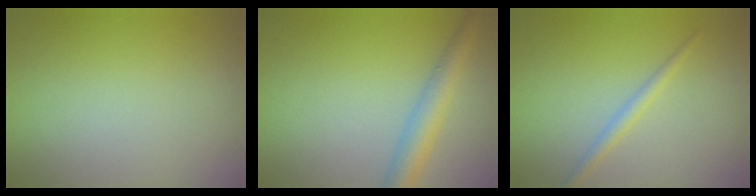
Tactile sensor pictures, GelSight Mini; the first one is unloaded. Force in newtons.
{"total": 3.3, "press": 3.3, "slide": 0.1}
{"total": 1.2, "press": 1.2, "slide": 0.0}